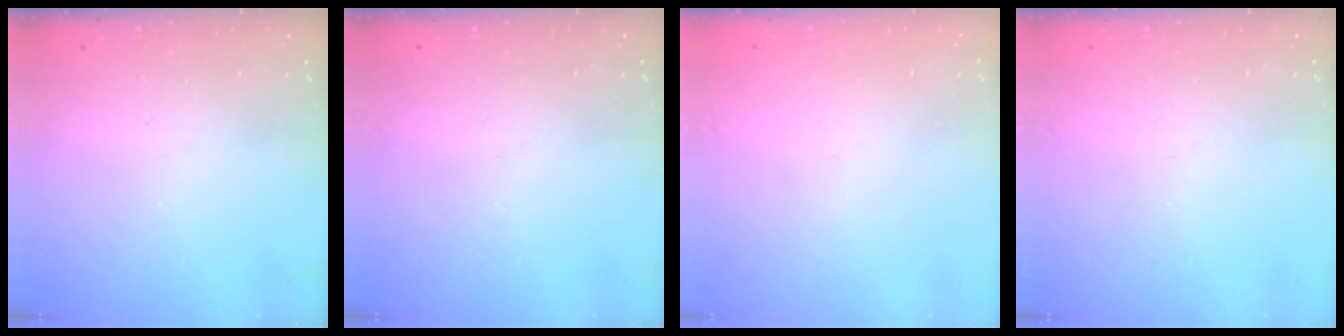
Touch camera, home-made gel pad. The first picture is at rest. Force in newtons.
{"total": 0.0}
{"total": 2.6, "press": 2.6, "slide": 0.2}
{"total": 0.0}